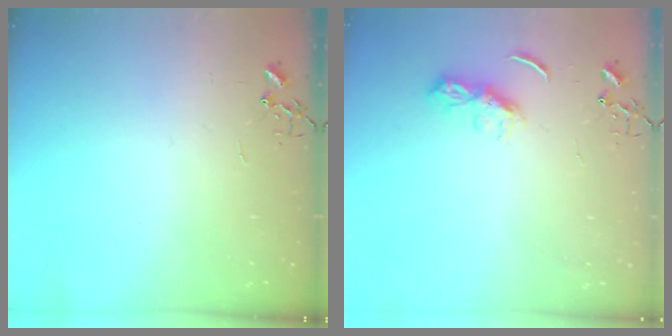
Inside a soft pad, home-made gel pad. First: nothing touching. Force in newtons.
{"total": 6.7, "press": 6.7, "slide": 0.6}